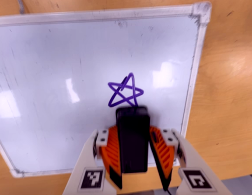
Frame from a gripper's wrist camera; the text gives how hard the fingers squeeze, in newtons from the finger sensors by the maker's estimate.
{"total": 11.0, "left": 12.4, "right": 9.7}